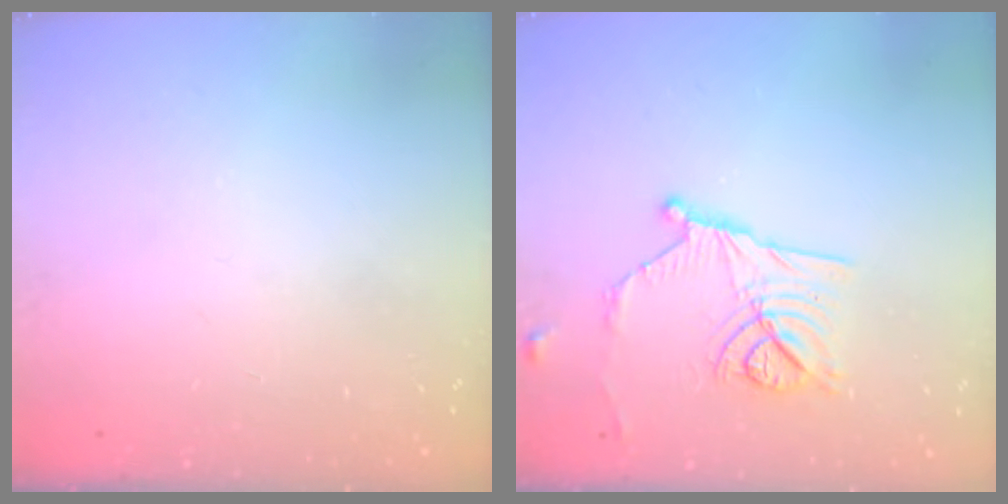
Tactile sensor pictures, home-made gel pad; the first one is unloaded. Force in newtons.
{"total": 13.6, "press": 13.4, "slide": 2.4}